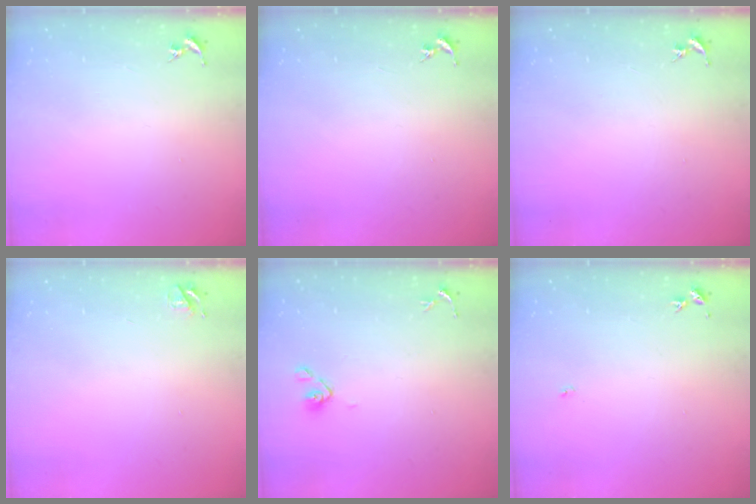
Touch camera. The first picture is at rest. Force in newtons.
{"total": 0.0}
{"total": 0.0}
{"total": 4.7, "press": 4.7, "slide": 0.6}
{"total": 5.9, "press": 5.4, "slide": 2.4}
{"total": 3.0, "press": 3.0, "slide": 0.4}